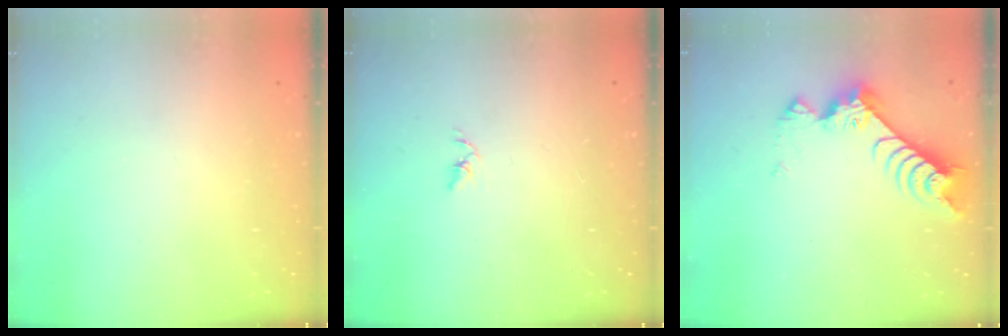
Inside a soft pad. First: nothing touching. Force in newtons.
{"total": 1.8, "press": 1.7, "slide": 0.3}
{"total": 7.4, "press": 7.3, "slide": 1.0}